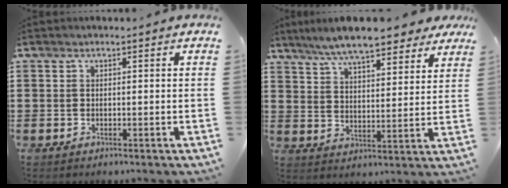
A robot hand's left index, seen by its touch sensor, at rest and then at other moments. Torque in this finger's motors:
{"motor_torque": [1.10, -1.04, 0.76, 0.21]}